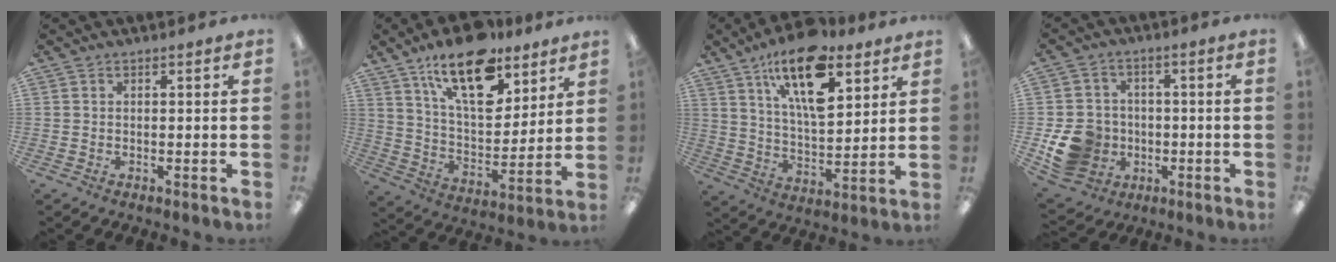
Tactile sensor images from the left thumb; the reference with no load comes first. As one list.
[{"total": 19.1, "force": [12.8, 8.6, 11.2], "torque": [-0.182, -0.066, 0.219]}, {"total": 18.6, "force": [11.0, 8.2, 12.5], "torque": [-0.195, -0.051, 0.182]}, {"total": 11.3, "force": [-3.1, 9.9, 4.4], "torque": [-0.099, 0.022, -0.046]}]